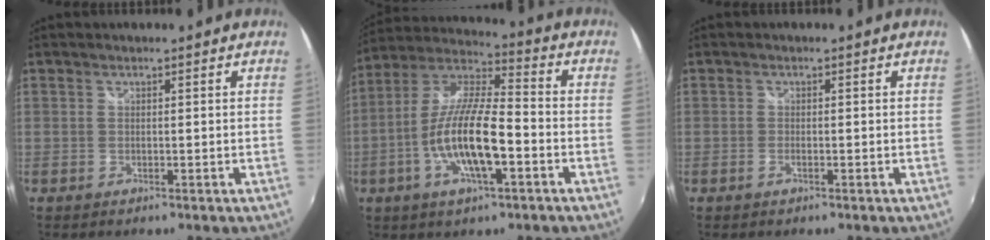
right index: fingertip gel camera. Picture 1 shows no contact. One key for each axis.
{"total": 15.2, "fx": -4.8, "fy": 4.1, "fz": 13.8, "tx": -0.276, "ty": -0.005, "tz": -0.094}
{"total": 1.0, "fx": -0.6, "fy": 0.4, "fz": 0.7, "tx": -0.015, "ty": -0.002, "tz": -0.011}